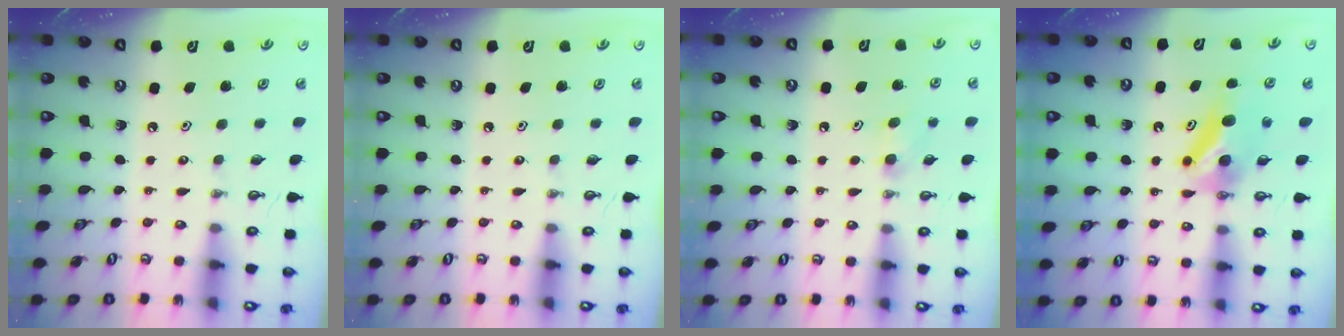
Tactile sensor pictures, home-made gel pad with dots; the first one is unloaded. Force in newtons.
{"total": 0.0}
{"total": 4.2, "press": 4.0, "slide": 1.4}
{"total": 7.6, "press": 7.0, "slide": 2.9}